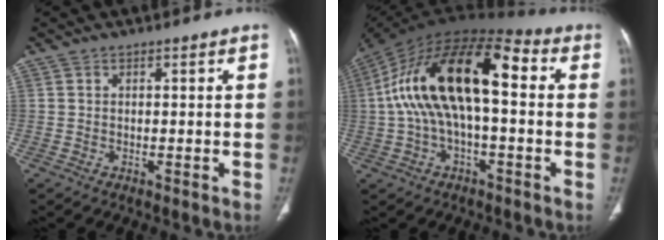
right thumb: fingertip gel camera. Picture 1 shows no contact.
{"total": 21.2, "force": [1.6, 9.7, 18.7], "torque": [-0.338, 0.052, 0.014]}